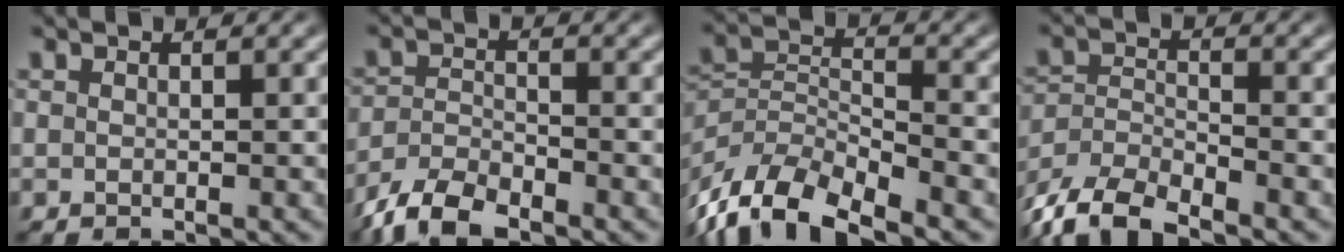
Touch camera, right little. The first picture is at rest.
{"total": 5.1, "force": [-4.0, 2.2, 2.2], "torque": [-0.033, -0.011, -0.067]}
{"total": 10.1, "force": [-5.4, 6.3, 5.7], "torque": [-0.129, -0.052, -0.069]}
{"total": 8.1, "force": [-5.3, 4.9, 3.6], "torque": [-0.090, -0.033, -0.080]}